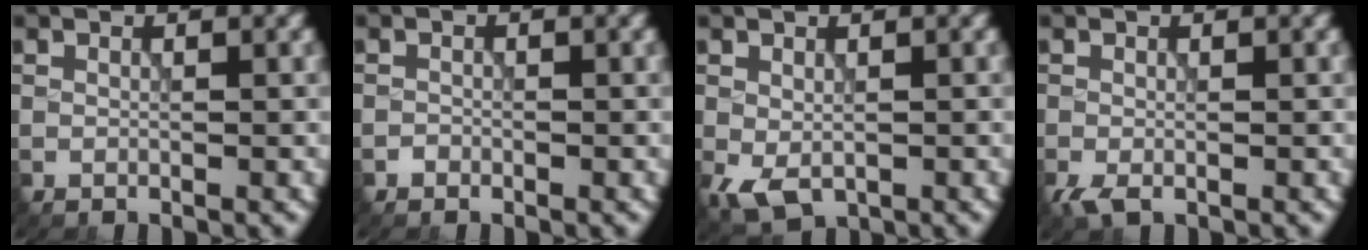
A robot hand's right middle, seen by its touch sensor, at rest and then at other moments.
{"total": 0.5, "force": [-0.4, 0.4, 0.0], "torque": [0.003, -0.001, -0.008]}
{"total": 2.8, "force": [-1.0, 1.7, 2.0], "torque": [-0.043, -0.011, -0.013]}
{"total": 1.6, "force": [-0.9, 0.8, 1.0], "torque": [-0.026, -0.008, -0.018]}